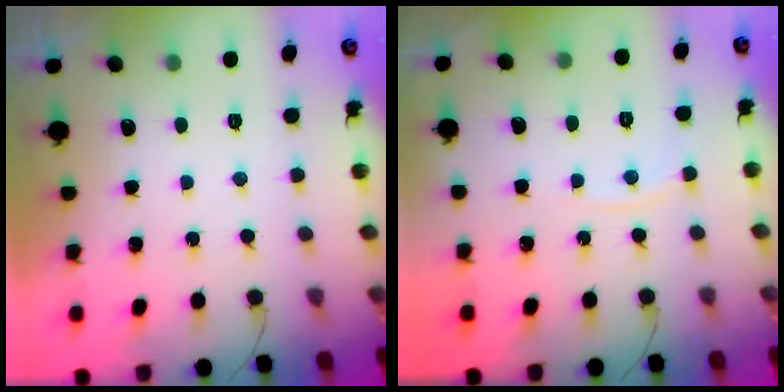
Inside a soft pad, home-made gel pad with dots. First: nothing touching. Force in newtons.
{"total": 3.3, "press": 3.2, "slide": 0.6}